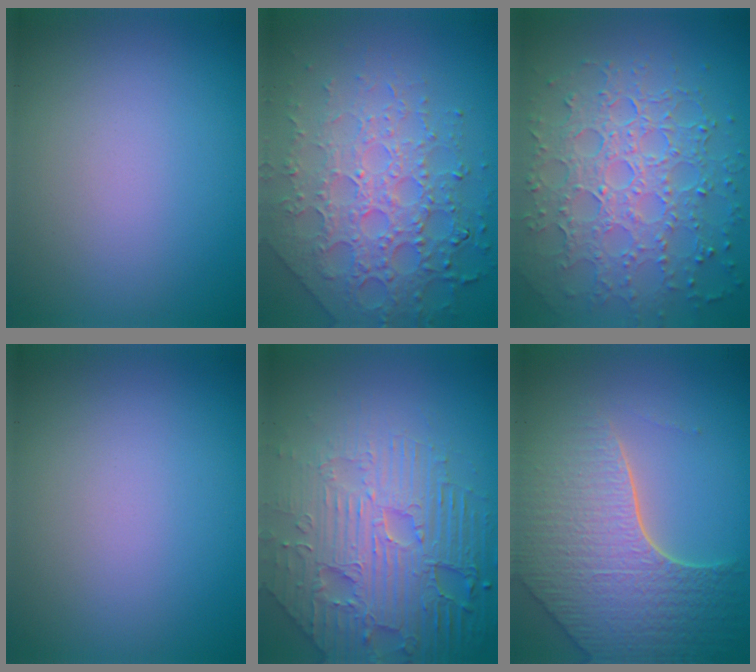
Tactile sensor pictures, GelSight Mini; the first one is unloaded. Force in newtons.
{"total": 7.9, "press": 5.6, "slide": 5.6}
{"total": 8.1, "press": 5.7, "slide": 5.8}
{"total": 0.0}
{"total": 8.6, "press": 6.2, "slide": 6.0}
{"total": 7.9, "press": 5.7, "slide": 5.5}